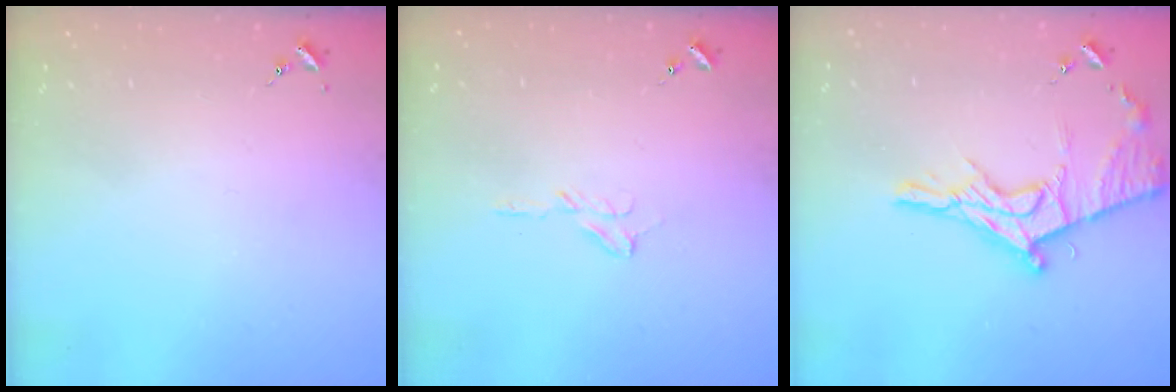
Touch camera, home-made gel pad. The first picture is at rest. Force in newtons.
{"total": 5.5, "press": 5.5, "slide": 0.5}
{"total": 16.9, "press": 16.8, "slide": 1.4}